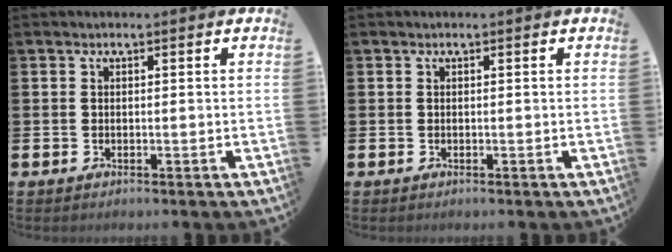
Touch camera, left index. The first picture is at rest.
{"total": 0.0}